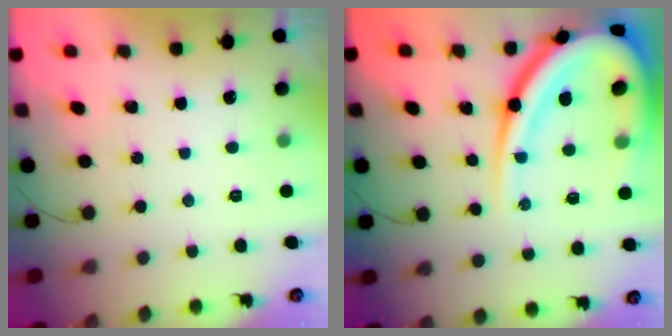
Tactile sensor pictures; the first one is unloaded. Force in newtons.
{"total": 25.3, "press": 25.2, "slide": 2.7}